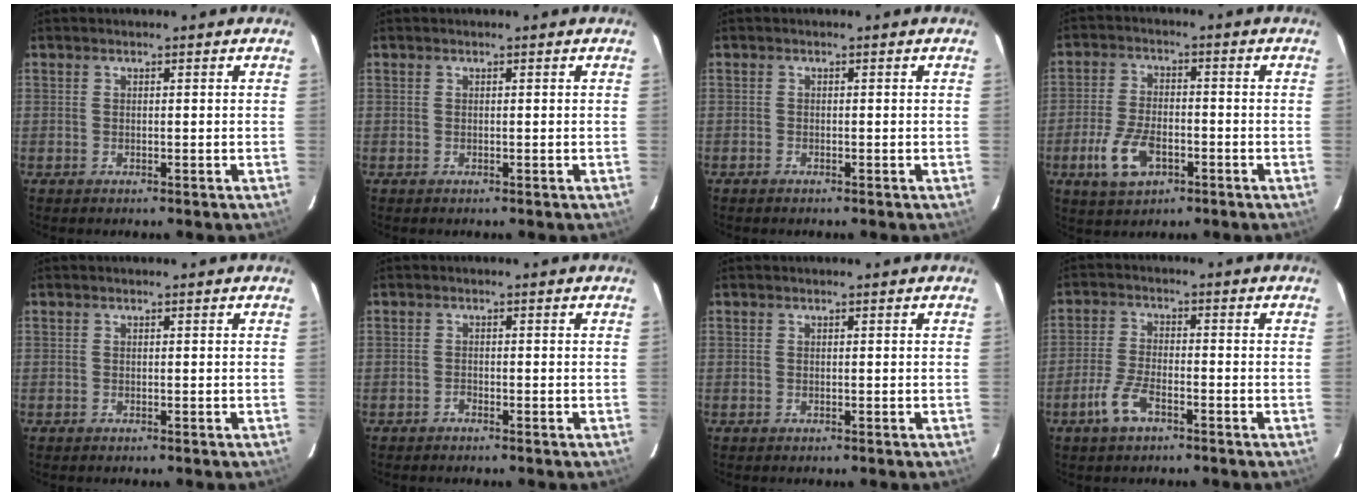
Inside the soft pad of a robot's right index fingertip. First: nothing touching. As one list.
[{"total": 0.0}, {"total": 0.6, "force": [-0.5, 0.2, 0.0], "torque": [-0.003, 0.001, -0.012]}, {"total": 9.2, "force": [-3.8, 5.1, 6.6], "torque": [-0.151, -0.004, -0.065]}, {"total": 0.0}, {"total": 0.8, "force": [-0.7, 0.3, 0.0], "torque": [0.000, 0.002, -0.014]}, {"total": 0.0}, {"total": 6.1, "force": [-3.6, 2.4, 4.2], "torque": [-0.101, -0.002, -0.069]}]